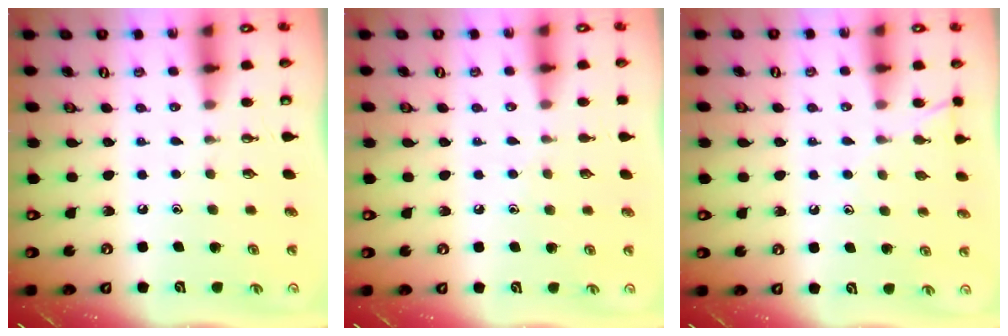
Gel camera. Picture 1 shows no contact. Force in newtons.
{"total": 4.4, "press": 4.4, "slide": 0.5}
{"total": 5.4, "press": 5.3, "slide": 0.6}